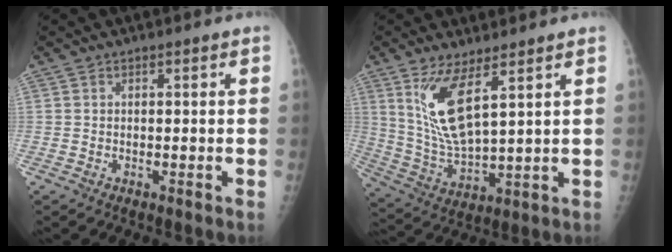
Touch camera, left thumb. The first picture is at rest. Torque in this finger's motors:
{"motor_torque": [1.49, 1.42, 1.12, -0.47, 0.23]}